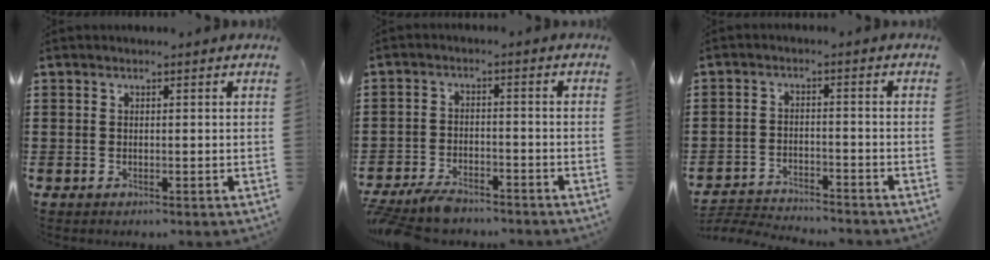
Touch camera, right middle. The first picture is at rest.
{"total": 4.2, "force": [-3.9, 1.0, 1.2], "torque": [-0.036, 0.000, -0.082]}
{"total": 3.7, "force": [-3.7, 0.3, 0.2], "torque": [-0.016, -0.001, -0.082]}